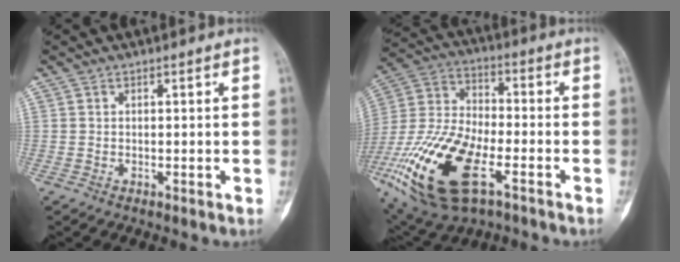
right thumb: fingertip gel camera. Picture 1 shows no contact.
{"total": 24.5, "force": [-9.8, 11.2, 19.5], "torque": [-0.446, 0.005, -0.175]}